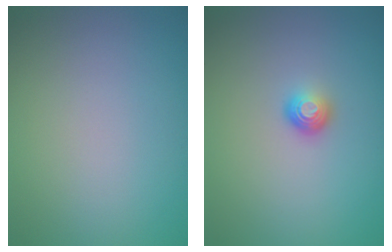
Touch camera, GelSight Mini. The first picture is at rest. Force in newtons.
{"total": 1.4, "press": 1.0, "slide": 1.0}